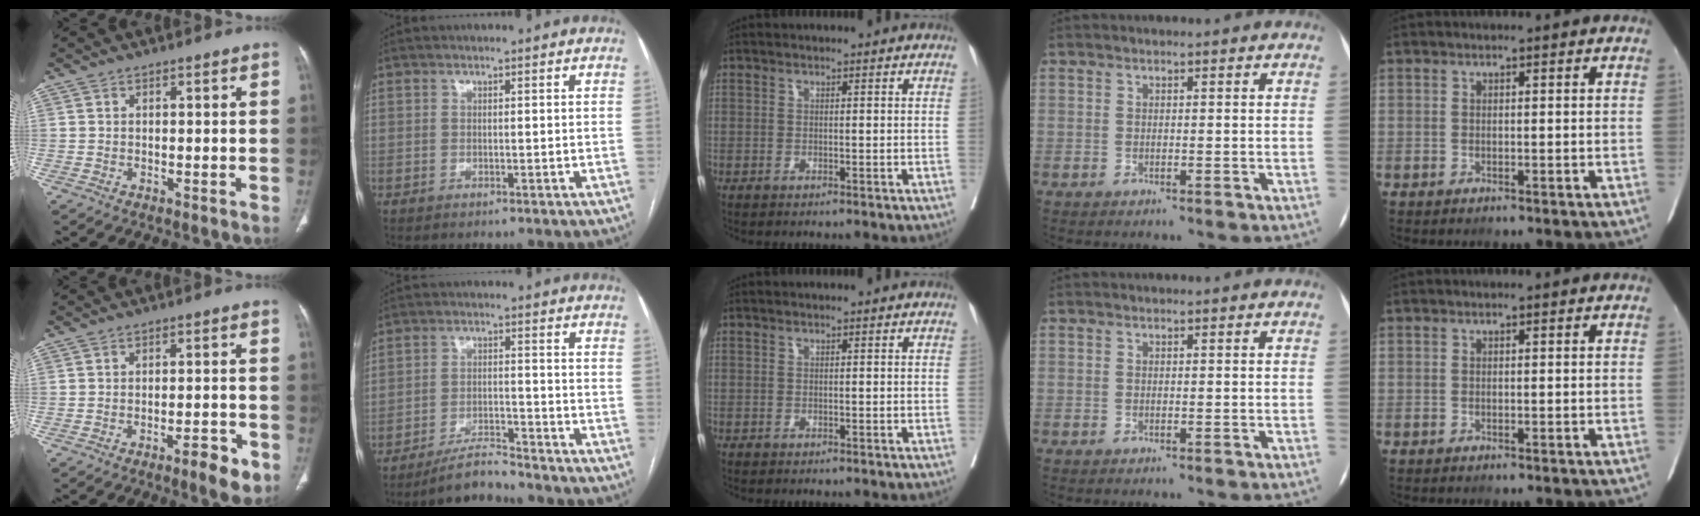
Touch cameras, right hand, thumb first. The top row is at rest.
{"thumb": {"total": 5.7, "force": [-3.3, 1.5, 4.4], "torque": [-0.055, 0.014, -0.044]}, "index": {"total": 5.2, "force": [-5.1, 0.5, 1.3], "torque": [-0.023, -0.009, -0.090]}}